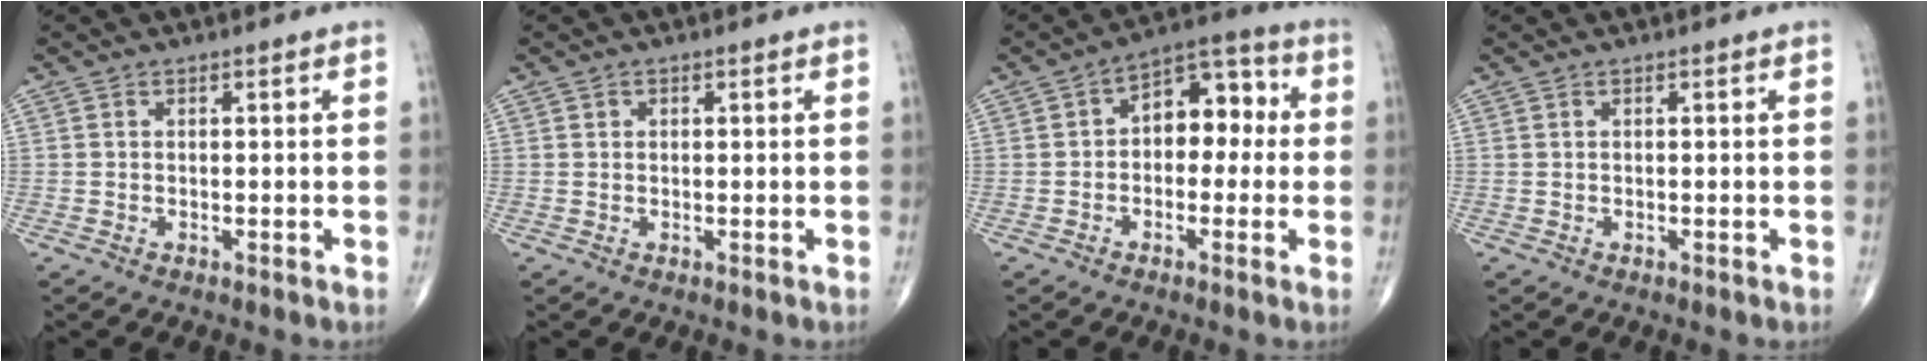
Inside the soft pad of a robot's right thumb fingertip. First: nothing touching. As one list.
[{"total": 0.7, "force": [0.2, 0.6, 0.1], "torque": [0.002, 0.001, 0.002]}, {"total": 9.9, "force": [0.5, 6.5, 7.4], "torque": [-0.063, 0.037, -0.009]}, {"total": 0.0}]